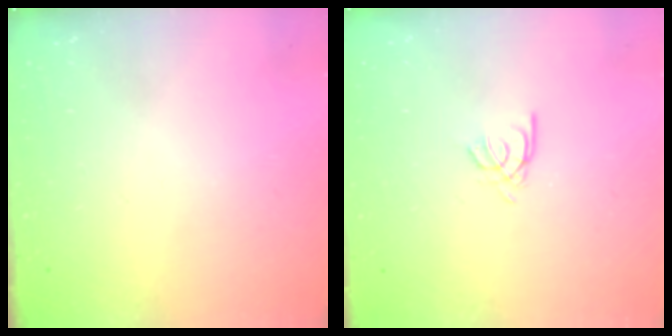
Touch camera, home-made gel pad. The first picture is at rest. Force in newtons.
{"total": 2.4, "press": 2.4, "slide": 0.4}